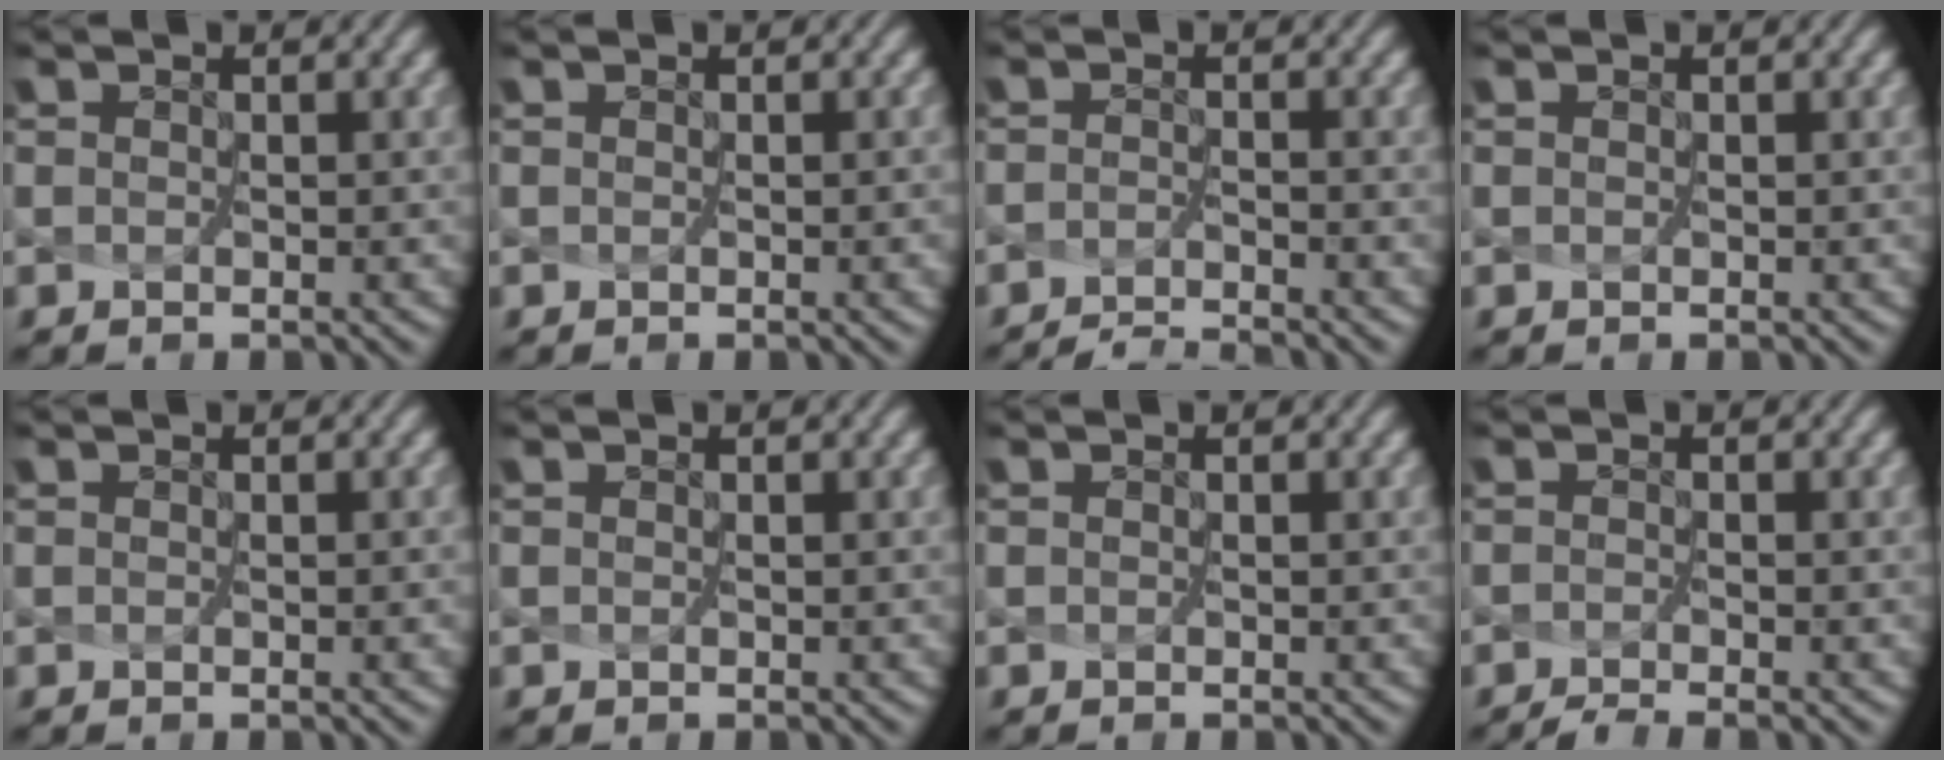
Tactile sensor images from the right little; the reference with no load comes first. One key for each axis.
{"total": 1.3, "fx": -0.2, "fy": 0.6, "fz": 1.1, "tx": -0.008, "ty": -0.001, "tz": -0.006}
{"total": 3.1, "fx": -3.1, "fy": -0.6, "fz": 0.3, "tx": -0.009, "ty": -0.012, "tz": -0.054}
{"total": 0.0}
{"total": 0.9, "fx": -0.1, "fy": 0.4, "fz": 0.8, "tx": -0.005, "ty": -0.001, "tz": -0.005}
{"total": 0.0}
{"total": 0.0}
{"total": 1.9, "fx": -1.7, "fy": -0.2, "fz": 0.6, "tx": -0.020, "ty": -0.007, "tz": -0.036}